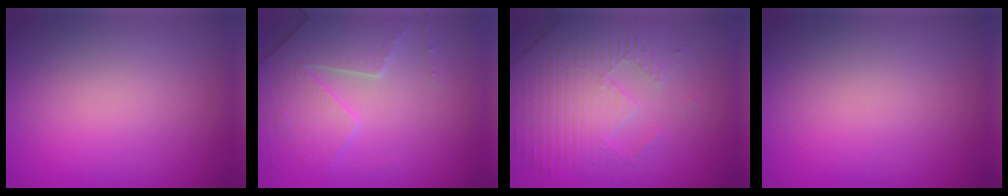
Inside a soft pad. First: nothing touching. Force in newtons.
{"total": 4.0, "press": 3.9, "slide": 1.1}
{"total": 4.3, "press": 4.1, "slide": 1.1}
{"total": 0.0}